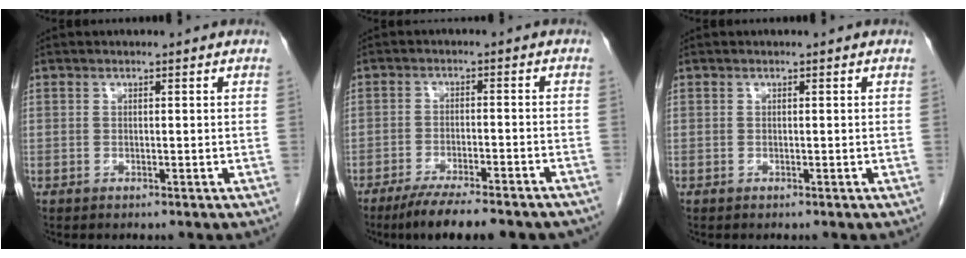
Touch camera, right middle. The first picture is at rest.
{"total": 13.6, "force": [-11.2, 2.2, 7.4], "torque": [-0.099, -0.015, -0.163]}
{"total": 0.0}